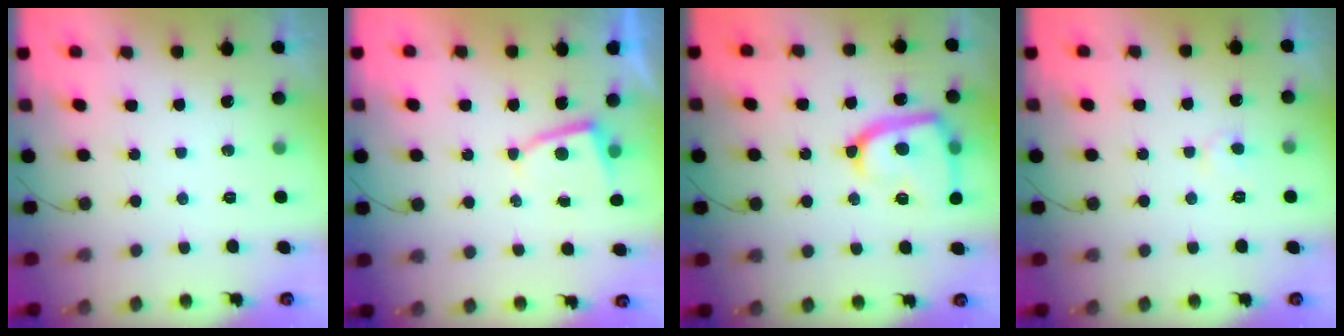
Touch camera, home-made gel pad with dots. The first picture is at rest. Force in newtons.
{"total": 3.1, "press": 3.1, "slide": 0.3}
{"total": 16.7, "press": 16.7, "slide": 1.3}
{"total": 3.7, "press": 3.7, "slide": 0.3}